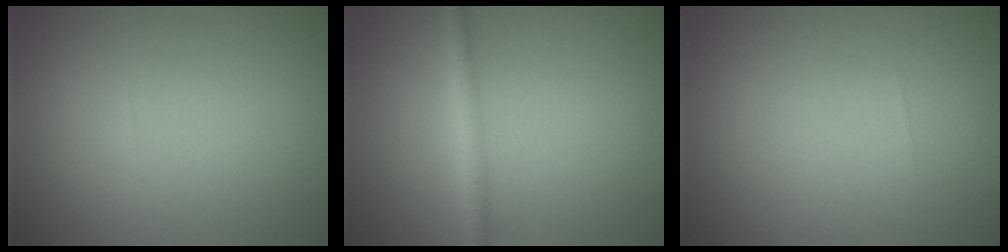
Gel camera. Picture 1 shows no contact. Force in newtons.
{"total": 2.0, "press": 2.0, "slide": 0.0}
{"total": 0.0}